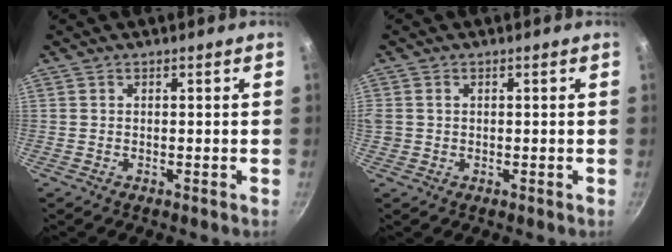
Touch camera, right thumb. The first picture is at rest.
{"total": 1.7, "force": [0.2, 1.5, 0.6], "torque": [-0.010, 0.004, 0.004]}